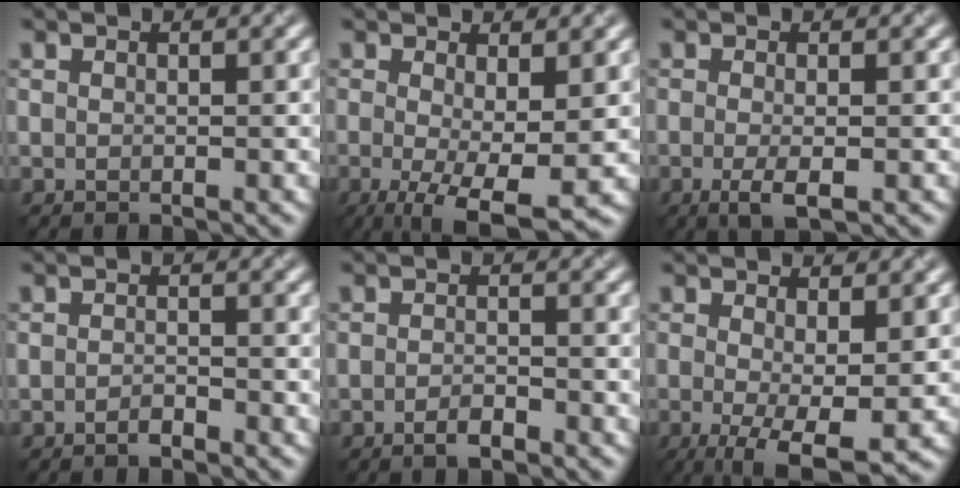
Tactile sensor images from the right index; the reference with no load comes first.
{"total": 6.8, "force": [-1.6, 1.9, 6.4], "torque": [-0.107, -0.005, -0.015]}
{"total": 2.0, "force": [-1.1, 0.1, 1.7], "torque": [-0.038, -0.003, -0.007]}
{"total": 1.3, "force": [-1.2, 0.0, 0.2], "torque": [-0.006, 0.006, -0.016]}
{"total": 1.6, "force": [-1.4, 0.1, 0.6], "torque": [-0.011, 0.008, -0.020]}
{"total": 5.6, "force": [-1.5, 1.4, 5.2], "torque": [-0.098, -0.007, -0.012]}